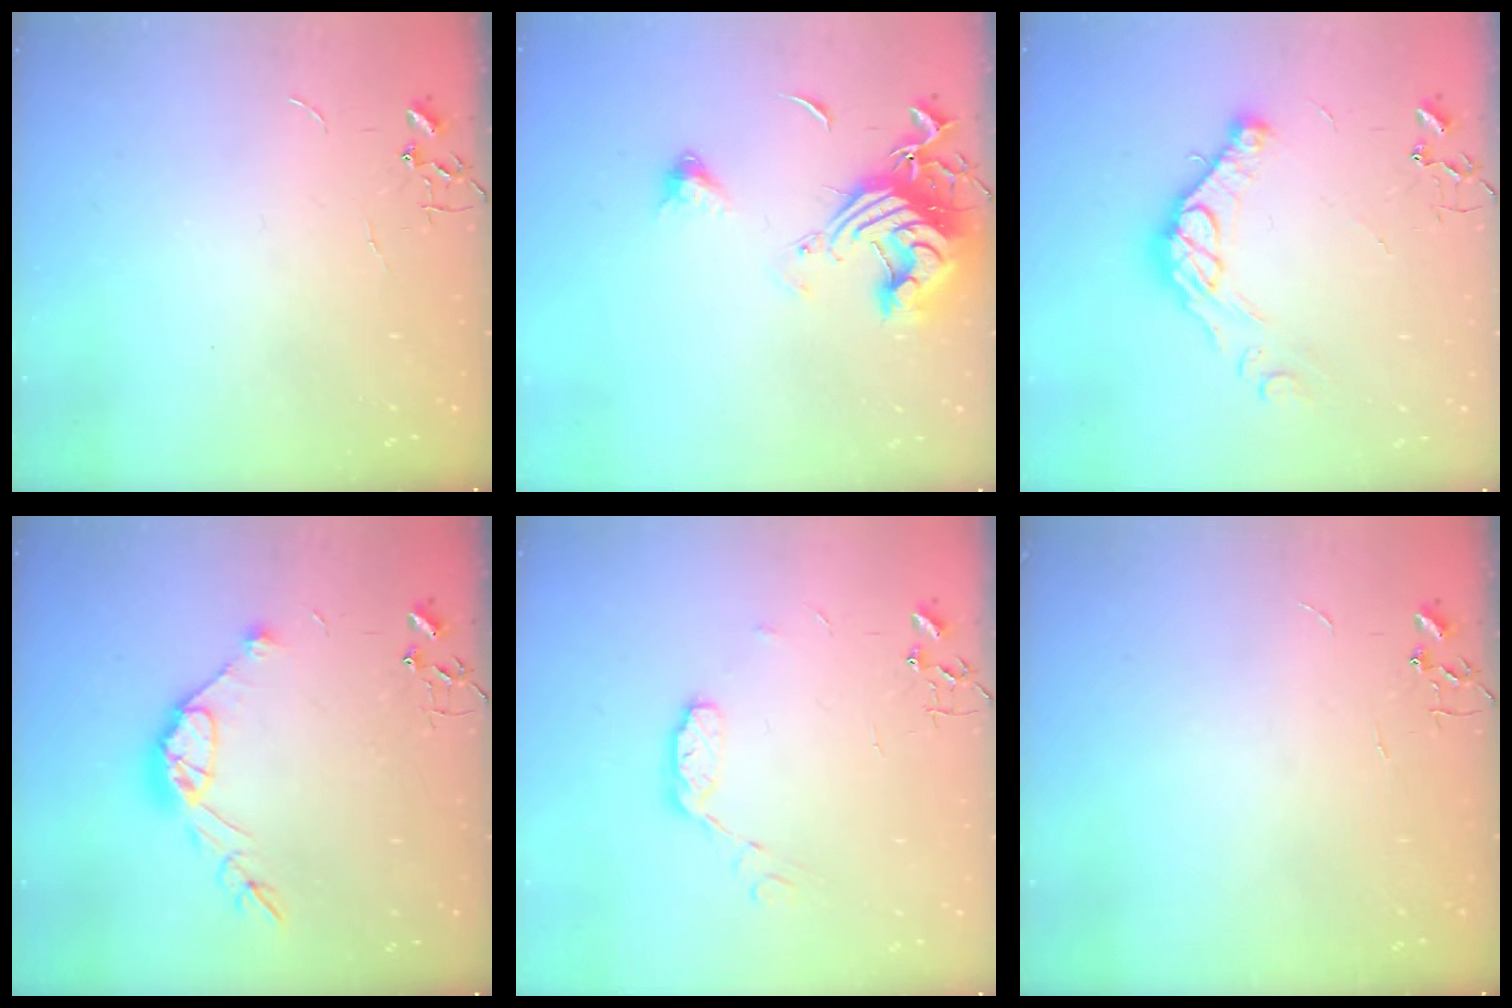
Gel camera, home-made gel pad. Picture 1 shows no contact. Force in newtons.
{"total": 14.9, "press": 14.9, "slide": 1.6}
{"total": 13.3, "press": 13.3, "slide": 0.8}
{"total": 12.0, "press": 12.0, "slide": 0.9}
{"total": 8.0, "press": 8.0, "slide": 0.5}
{"total": 0.0}